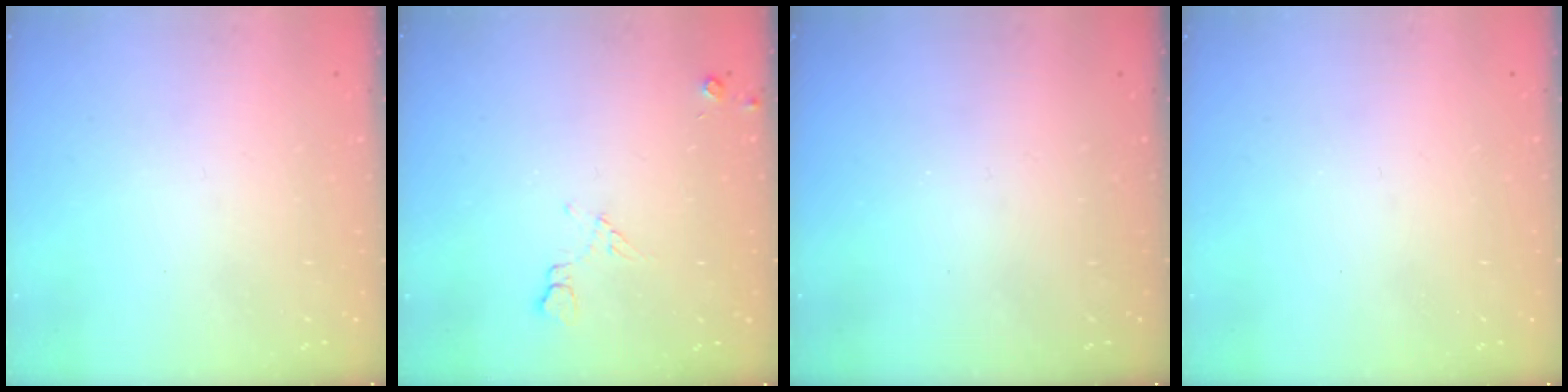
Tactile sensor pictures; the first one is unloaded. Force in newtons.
{"total": 6.2, "press": 6.2, "slide": 0.9}
{"total": 0.0}
{"total": 0.0}